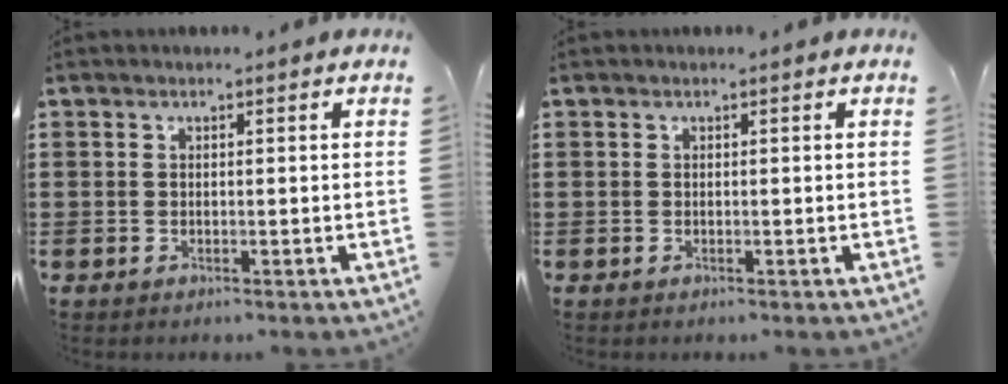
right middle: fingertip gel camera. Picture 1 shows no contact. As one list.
[{"total": 0.0}]